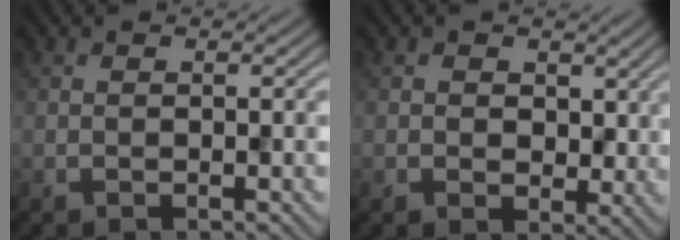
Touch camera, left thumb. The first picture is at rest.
{"total": 3.5, "force": [0.8, 2.8, 1.8], "torque": [-0.045, -0.009, 0.005]}